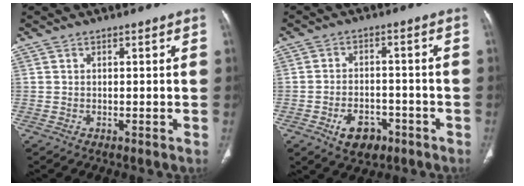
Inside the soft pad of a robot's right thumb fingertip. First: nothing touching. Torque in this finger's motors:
{"motor_torque": [-0.14, 0.34, 0.49, 0.30, 0.19]}